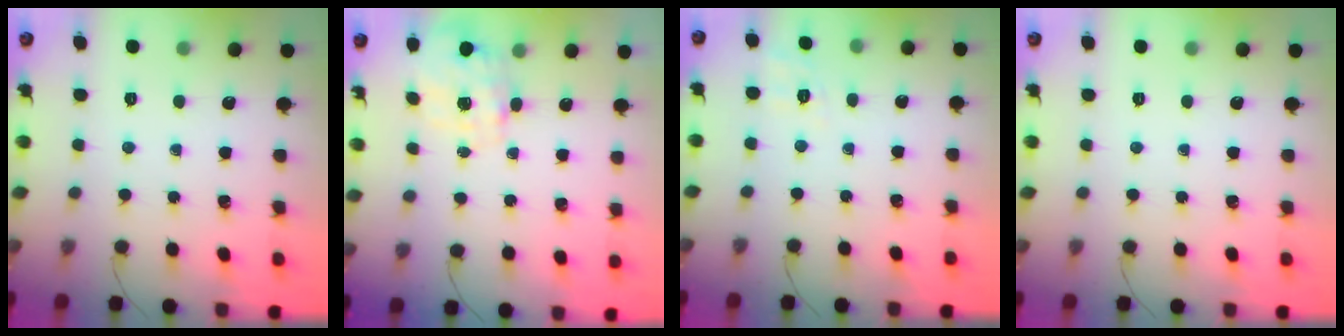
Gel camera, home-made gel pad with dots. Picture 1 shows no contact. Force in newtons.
{"total": 3.9, "press": 3.8, "slide": 0.9}
{"total": 2.1, "press": 0.9, "slide": 1.9}
{"total": 0.0}